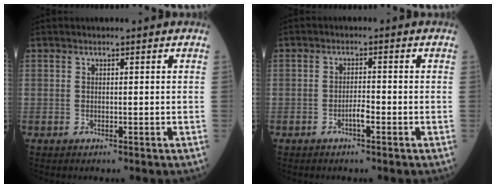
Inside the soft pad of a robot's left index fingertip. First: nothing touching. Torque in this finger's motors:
{"motor_torque": [0.39, 0.25, 0.02, 0.00]}